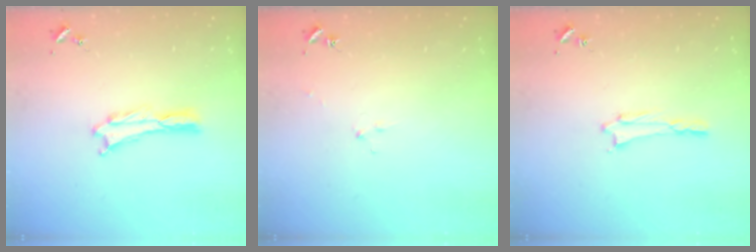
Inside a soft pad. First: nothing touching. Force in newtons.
{"total": 2.5, "press": 2.5, "slide": 0.3}
{"total": 0.8, "press": 0.8, "slide": 0.1}